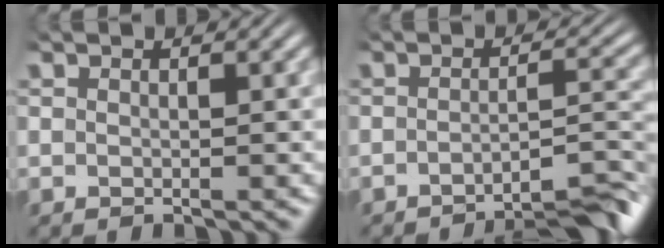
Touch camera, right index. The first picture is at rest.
{"total": 7.8, "force": [-6.3, 1.5, 4.3], "torque": [-0.041, -0.019, -0.090]}